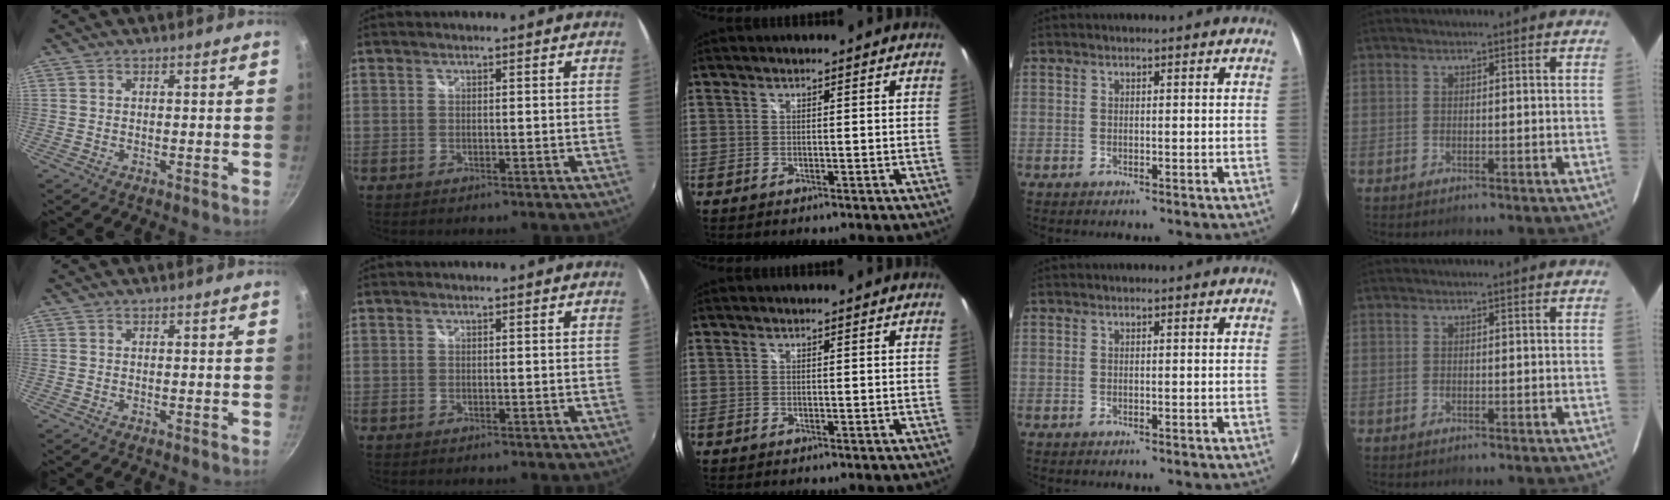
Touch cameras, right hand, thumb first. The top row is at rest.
{}